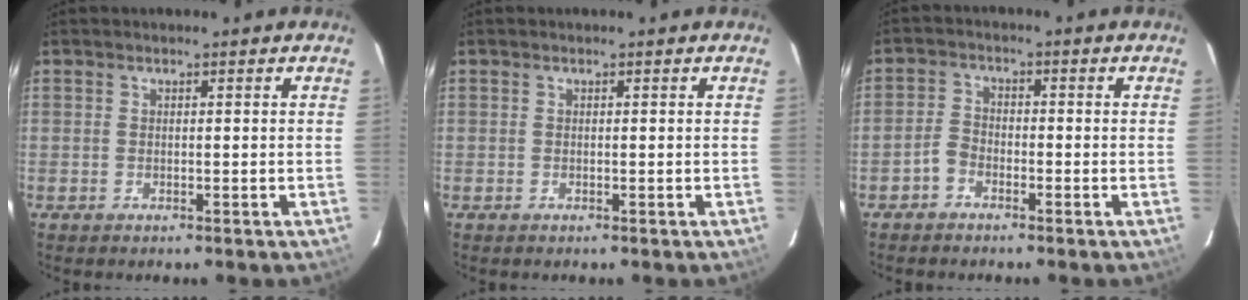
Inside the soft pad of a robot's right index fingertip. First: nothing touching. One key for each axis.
{"total": 0.0}
{"total": 2.9, "fx": -2.0, "fy": 1.8, "fz": 1.0, "tx": -0.026, "ty": 0.010, "tz": -0.040}